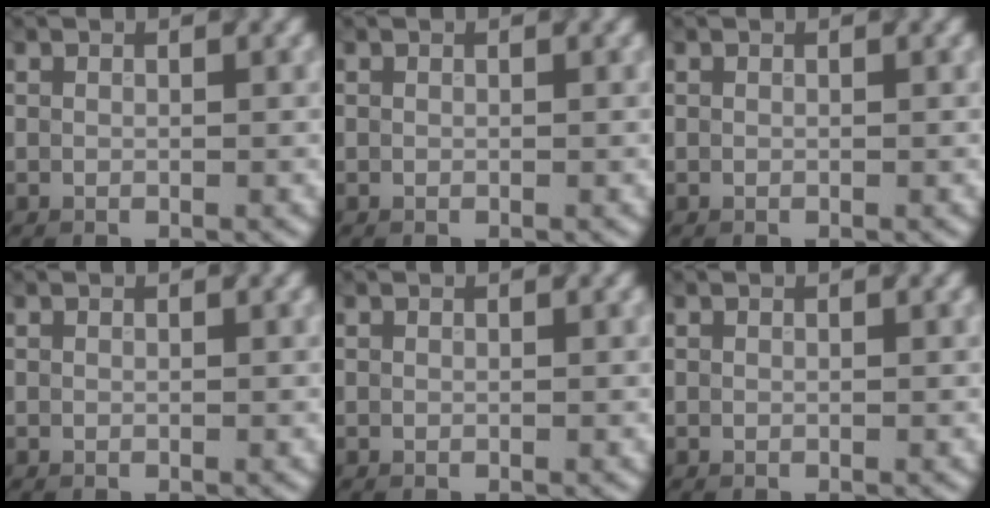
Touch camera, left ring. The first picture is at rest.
{"total": 0.0}
{"total": 0.0}
{"total": 0.0}
{"total": 0.0}
{"total": 0.0}